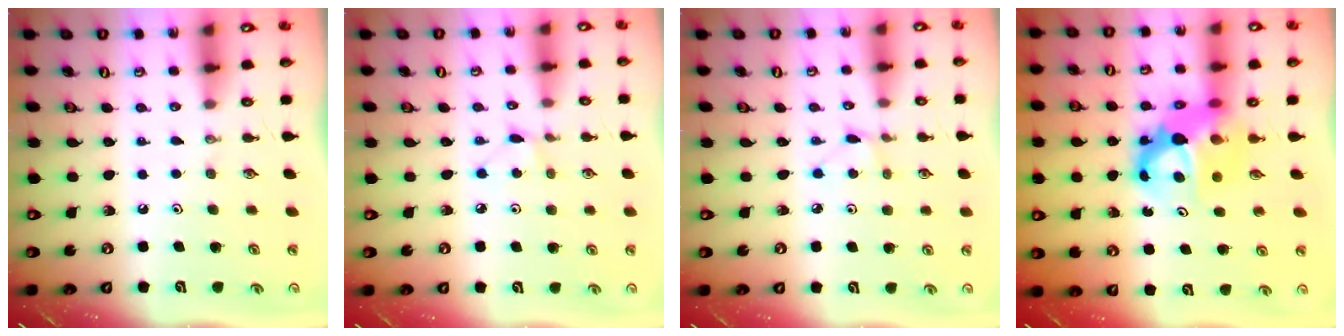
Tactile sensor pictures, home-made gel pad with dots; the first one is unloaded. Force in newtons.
{"total": 3.8, "press": 3.7, "slide": 0.5}
{"total": 2.5, "press": 2.5, "slide": 0.3}
{"total": 9.5, "press": 9.5, "slide": 0.7}